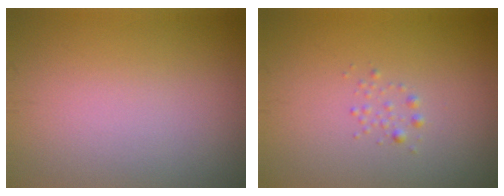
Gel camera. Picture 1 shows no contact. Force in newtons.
{"total": 0.7, "press": 0.7, "slide": 0.0}